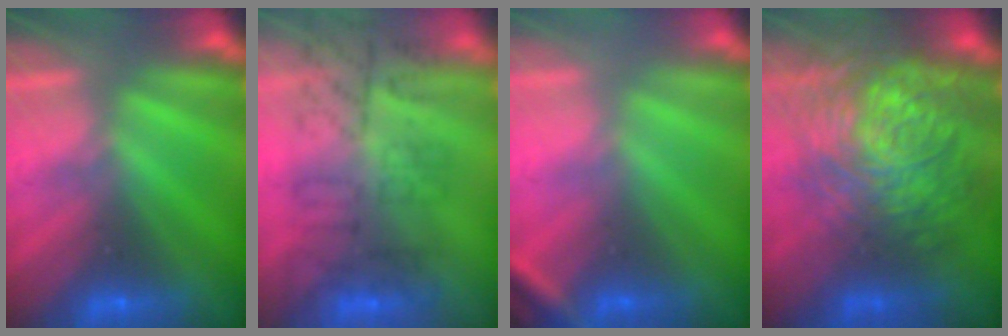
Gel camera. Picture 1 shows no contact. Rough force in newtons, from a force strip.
{"total": 3.8}
{"total": 2.5}
{"total": 7.5}